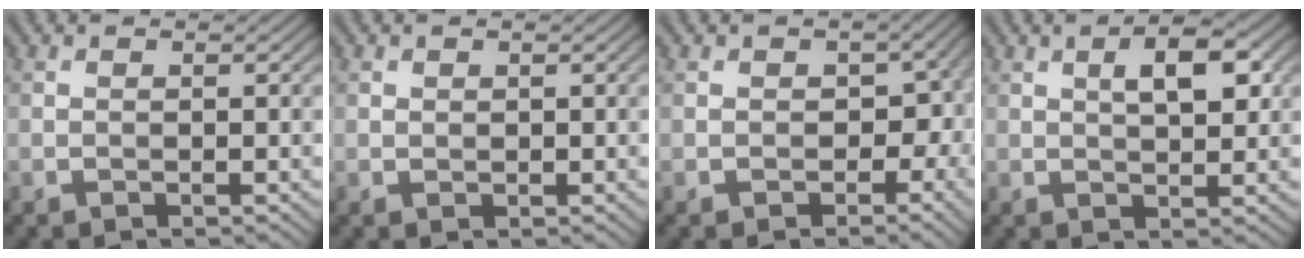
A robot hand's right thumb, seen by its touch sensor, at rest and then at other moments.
{"total": 0.6, "force": [0.2, 0.5, 0.1], "torque": [-0.005, -0.005, 0.004]}
{"total": 4.0, "force": [-0.5, 3.2, 2.3], "torque": [-0.033, -0.009, -0.008]}
{"total": 4.9, "force": [1.7, 2.1, 4.1], "torque": [-0.069, 0.005, 0.026]}